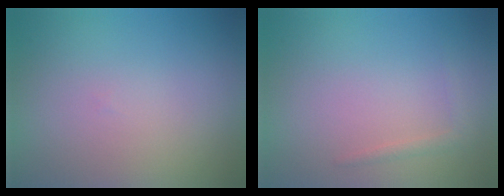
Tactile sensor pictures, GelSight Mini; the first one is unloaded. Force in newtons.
{"total": 0.9, "press": 0.9, "slide": 0.1}